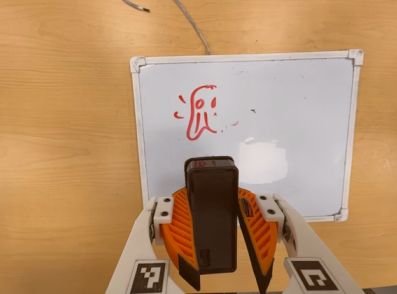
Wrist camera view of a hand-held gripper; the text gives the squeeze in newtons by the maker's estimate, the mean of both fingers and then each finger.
{"total": 10.2, "left": 9.8, "right": 10.5}